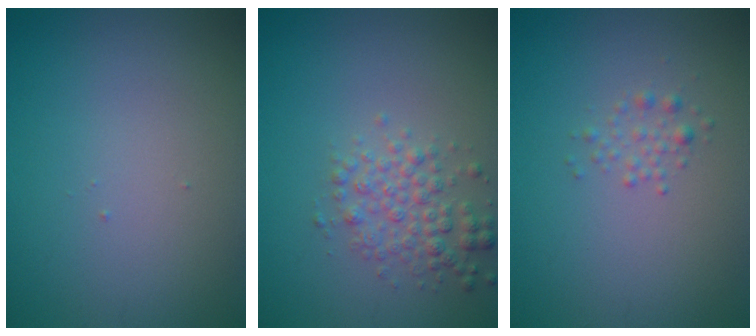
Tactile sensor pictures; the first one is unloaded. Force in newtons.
{"total": 2.8, "press": 2.8, "slide": 0.0}
{"total": 1.2, "press": 1.2, "slide": 0.0}